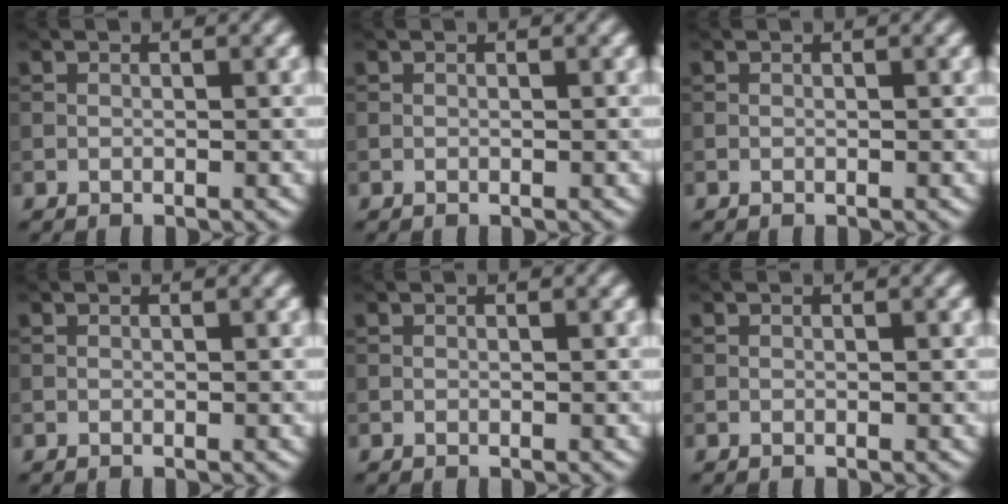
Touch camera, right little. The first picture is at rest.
{"total": 0.0}
{"total": 0.0}
{"total": 0.0}
{"total": 0.0}
{"total": 0.0}